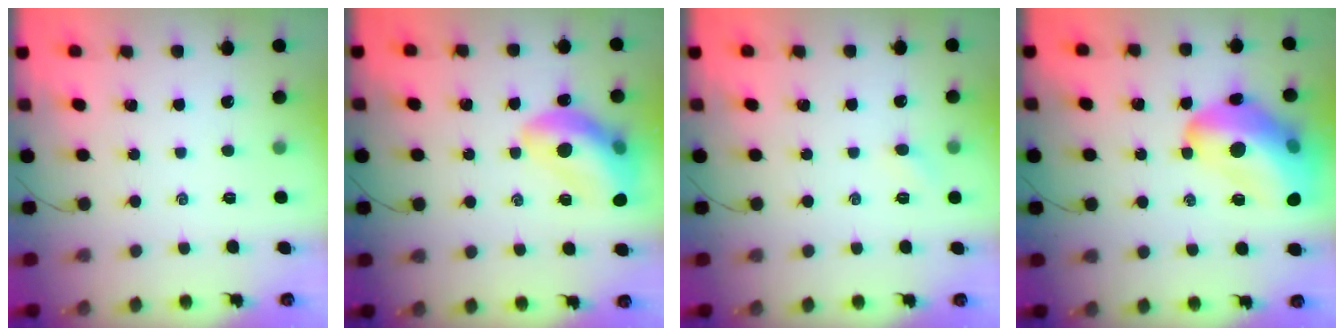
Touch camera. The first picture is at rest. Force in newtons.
{"total": 15.6, "press": 15.3, "slide": 3.0}
{"total": 2.5, "press": 2.4, "slide": 0.7}
{"total": 22.2, "press": 21.9, "slide": 3.7}